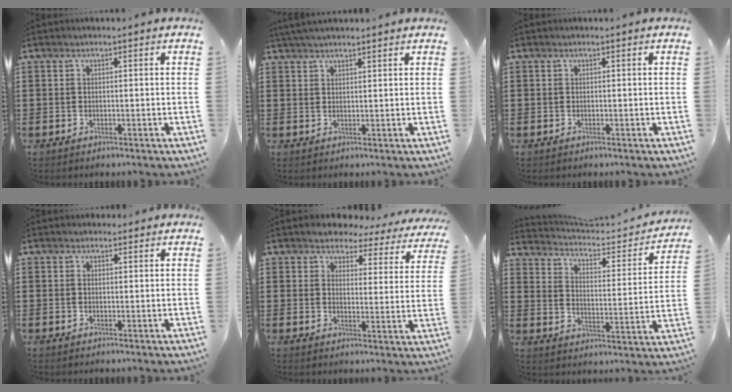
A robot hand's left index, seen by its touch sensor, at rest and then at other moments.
{"total": 2.5, "force": [2.4, 0.0, 0.8], "torque": [-0.020, 0.000, 0.046]}
{"total": 0.0}
{"total": 1.3, "force": [1.2, 0.6, 0.2], "torque": [-0.005, 0.005, 0.023]}
{"total": 4.1, "force": [3.8, 1.5, 0.6], "torque": [-0.029, -0.024, 0.061]}
{"total": 3.7, "force": [3.2, 1.1, 1.4], "torque": [-0.048, -0.024, 0.048]}